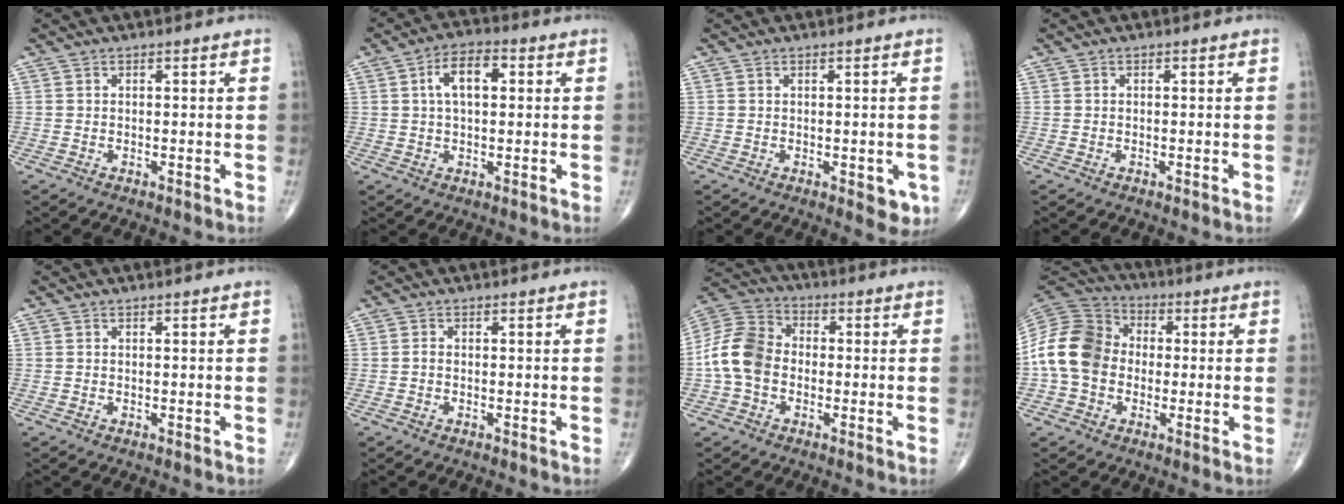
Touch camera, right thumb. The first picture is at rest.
{"total": 7.8, "force": [1.7, 4.1, 6.4], "torque": [-0.104, 0.014, 0.024]}
{"total": 3.5, "force": [-0.9, 1.8, 2.9], "torque": [-0.014, -0.004, -0.006]}
{"total": 0.0}
{"total": 0.0}
{"total": 0.8, "force": [-0.2, 0.5, 0.5], "torque": [-0.008, 0.001, -0.006]}
{"total": 11.0, "force": [-1.8, 8.4, 6.9], "torque": [-0.132, 0.034, -0.047]}
{"total": 13.5, "force": [-1.0, 11.0, 7.9], "torque": [-0.145, 0.037, -0.031]}